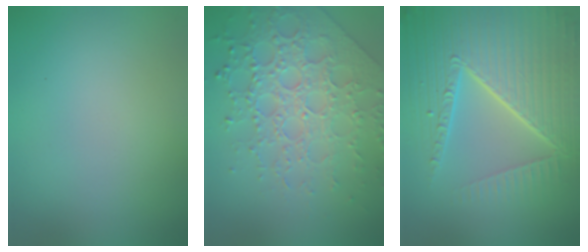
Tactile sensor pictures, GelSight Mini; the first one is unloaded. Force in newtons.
{"total": 6.0, "press": 5.2, "slide": 3.1}
{"total": 8.6, "press": 6.0, "slide": 6.2}